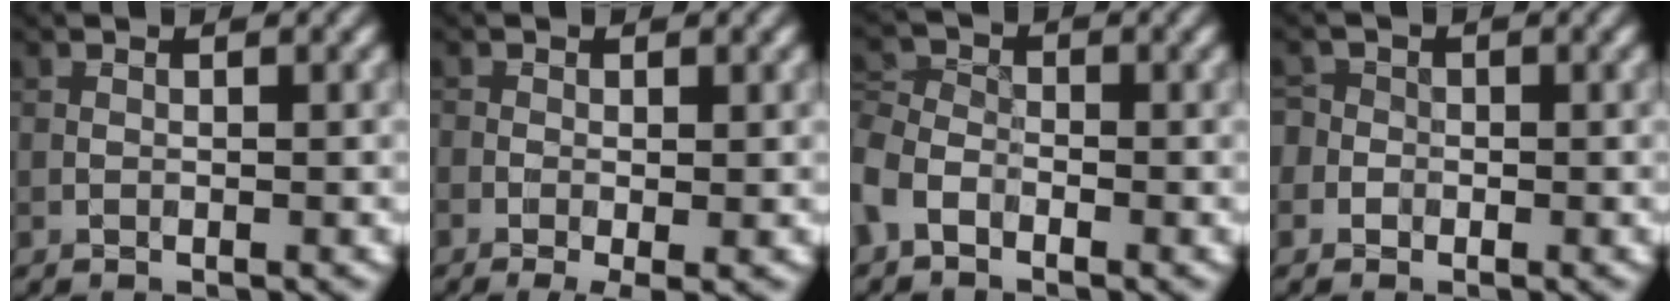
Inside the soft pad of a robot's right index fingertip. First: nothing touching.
{"total": 2.3, "force": [-0.9, 0.6, 2.0], "torque": [-0.038, -0.008, -0.017]}
{"total": 3.3, "force": [-1.9, 2.1, 1.7], "torque": [-0.038, 0.003, -0.057]}
{"total": 2.6, "force": [-0.5, 2.5, 0.6], "torque": [0.011, 0.016, -0.039]}